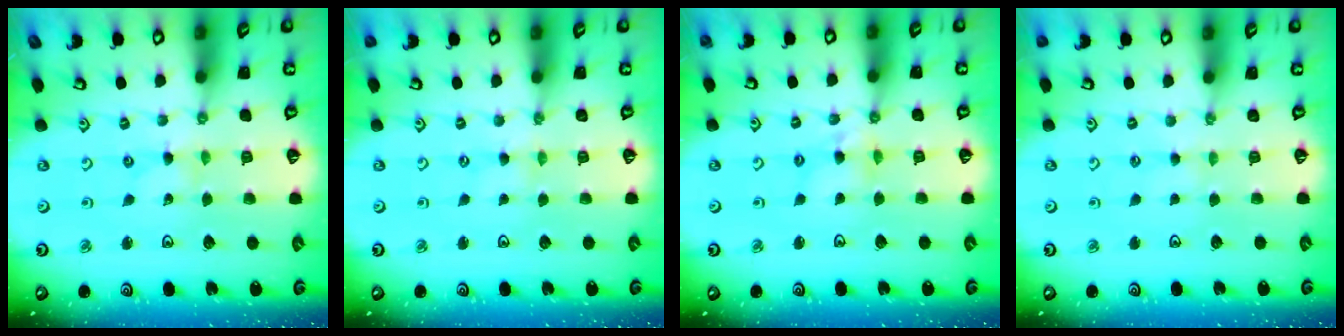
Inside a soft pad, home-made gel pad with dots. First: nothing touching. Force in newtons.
{"total": 0.0}
{"total": 5.0, "press": 5.0, "slide": 0.4}
{"total": 1.0, "press": 1.0, "slide": 0.2}